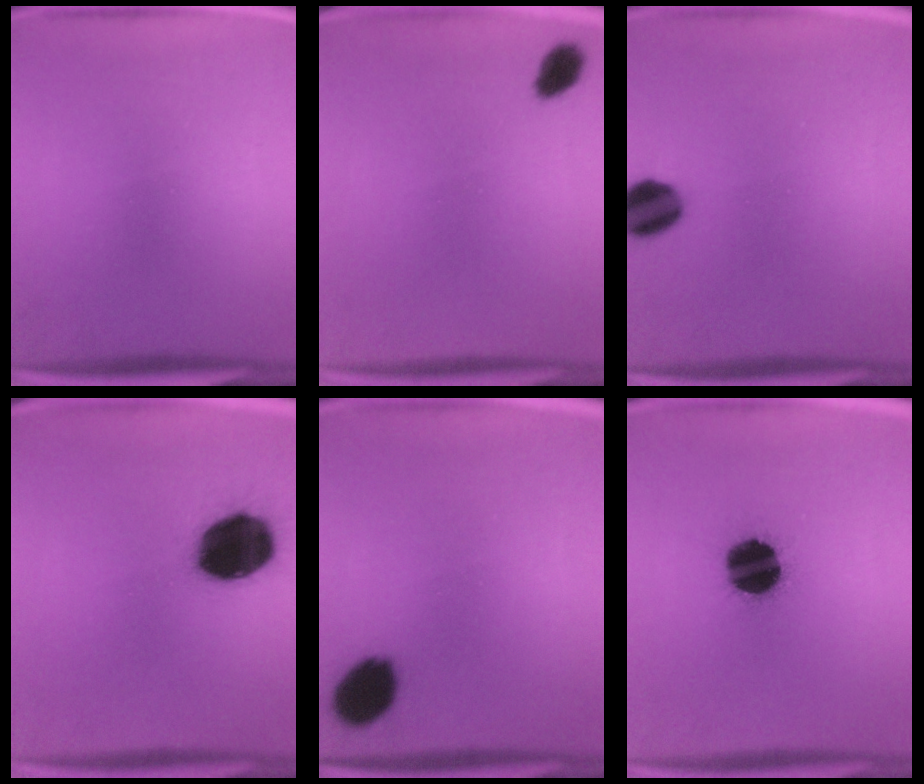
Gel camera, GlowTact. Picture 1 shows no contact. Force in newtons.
{"total": 3.0}
{"total": 8.6}
{"total": 19.6}
{"total": 9.4}
{"total": 16.3}